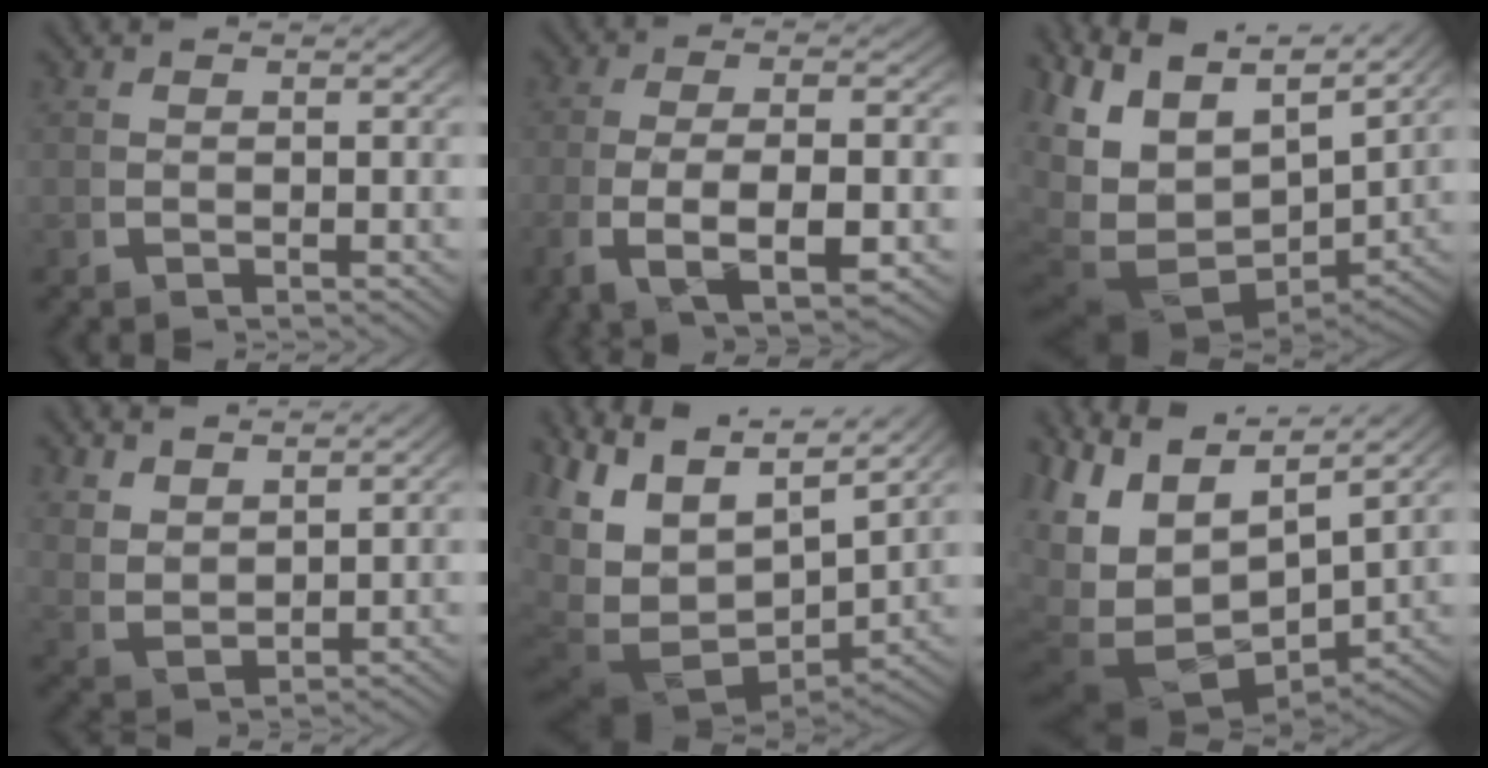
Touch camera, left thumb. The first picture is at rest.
{"total": 8.1, "force": [-2.0, 3.7, 6.9], "torque": [-0.150, -0.027, -0.017]}
{"total": 13.8, "force": [0.1, 9.8, 9.7], "torque": [-0.224, -0.048, 0.014]}
{"total": 3.4, "force": [1.7, 2.1, 2.1], "torque": [-0.050, -0.017, 0.046]}
{"total": 12.5, "force": [0.3, 8.7, 9.0], "torque": [-0.206, -0.045, 0.016]}
{"total": 12.1, "force": [-0.1, 8.1, 9.0], "torque": [-0.201, -0.048, 0.017]}